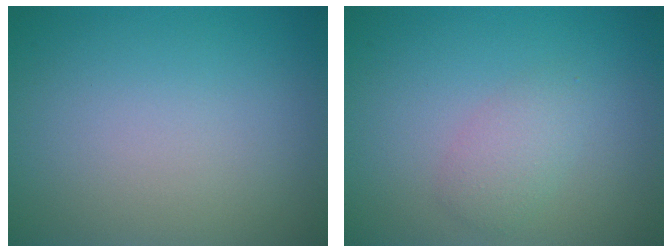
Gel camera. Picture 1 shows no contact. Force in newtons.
{"total": 2.0, "press": 2.0, "slide": 0.0}